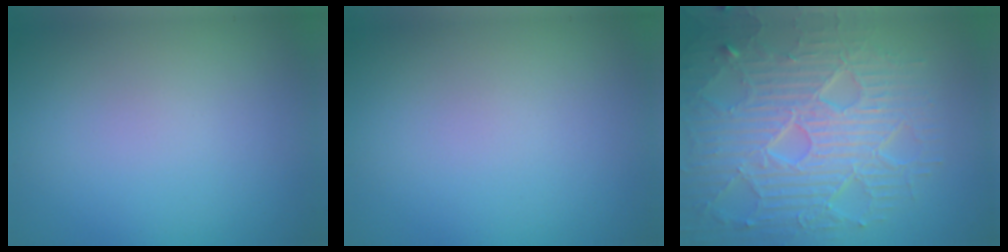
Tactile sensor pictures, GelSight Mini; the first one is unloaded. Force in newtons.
{"total": 0.0}
{"total": 9.3, "press": 6.6, "slide": 6.6}